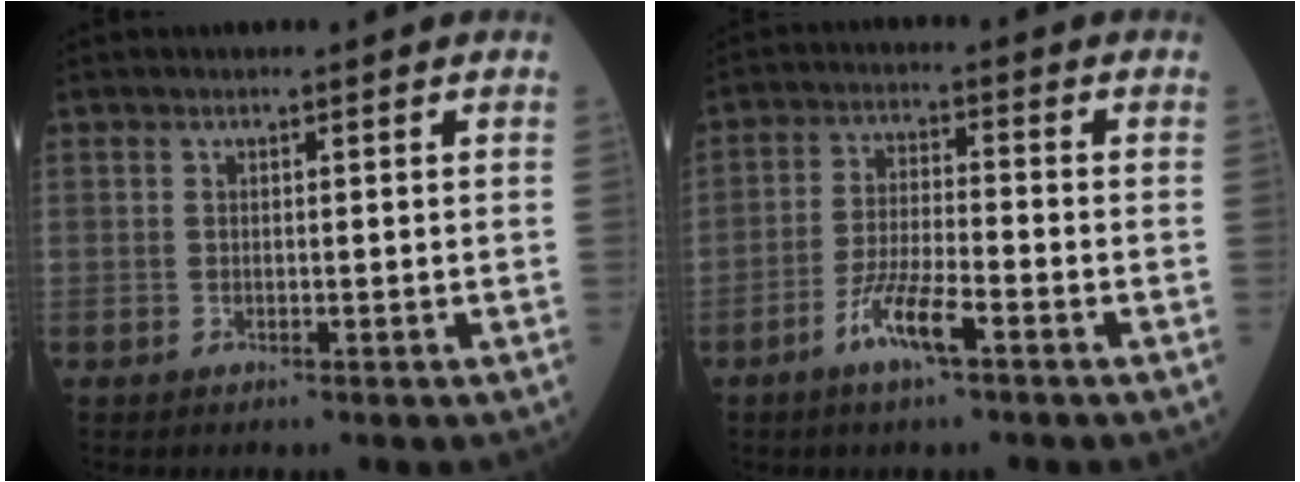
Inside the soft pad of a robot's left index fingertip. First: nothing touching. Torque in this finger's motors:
{"motor_torque": [0.07, 0.01, 0.17, 0.07]}